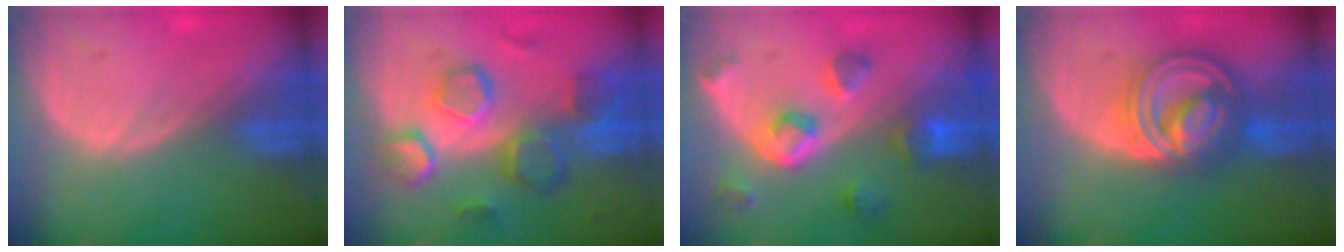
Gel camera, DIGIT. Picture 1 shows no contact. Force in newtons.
{"total": 10.3, "press": 9.1, "slide": 4.9}
{"total": 7.8, "press": 7.0, "slide": 3.4}
{"total": 9.0, "press": 8.9, "slide": 0.6}